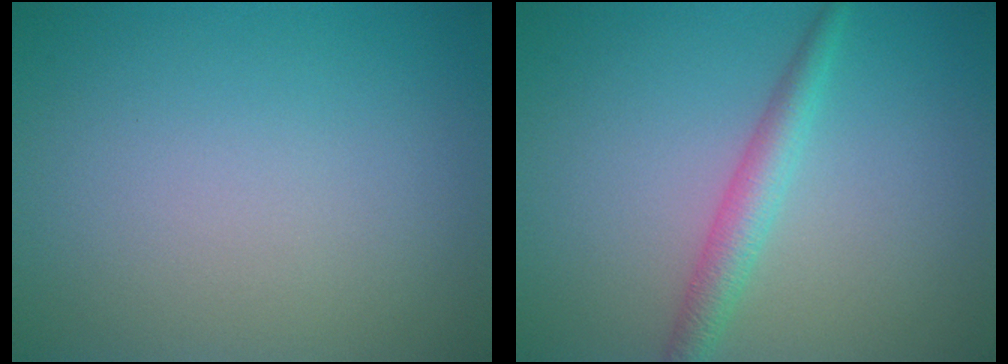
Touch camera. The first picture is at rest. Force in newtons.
{"total": 2.5, "press": 2.5, "slide": 0.1}